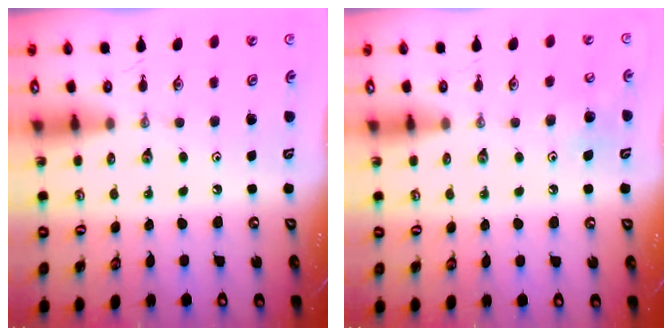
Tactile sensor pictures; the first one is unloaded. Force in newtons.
{"total": 6.8, "press": 6.8, "slide": 0.6}